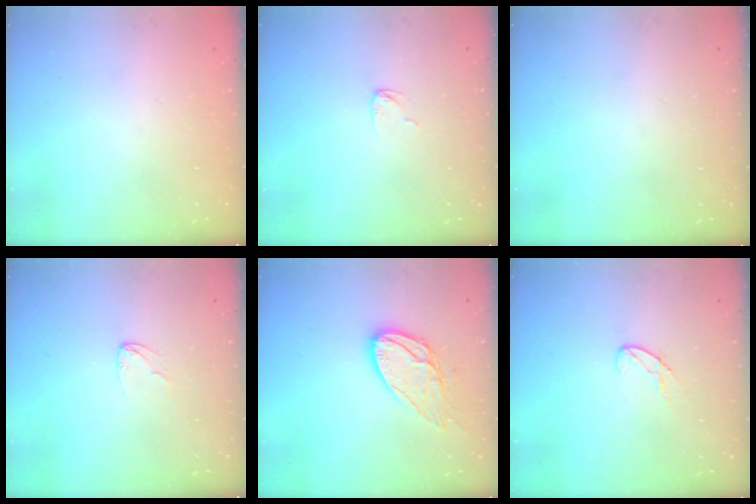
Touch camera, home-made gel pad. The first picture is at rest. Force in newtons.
{"total": 2.9, "press": 2.9, "slide": 0.2}
{"total": 0.0}
{"total": 3.7, "press": 3.7, "slide": 0.2}
{"total": 12.4, "press": 12.3, "slide": 0.9}
{"total": 6.0, "press": 6.0, "slide": 0.4}